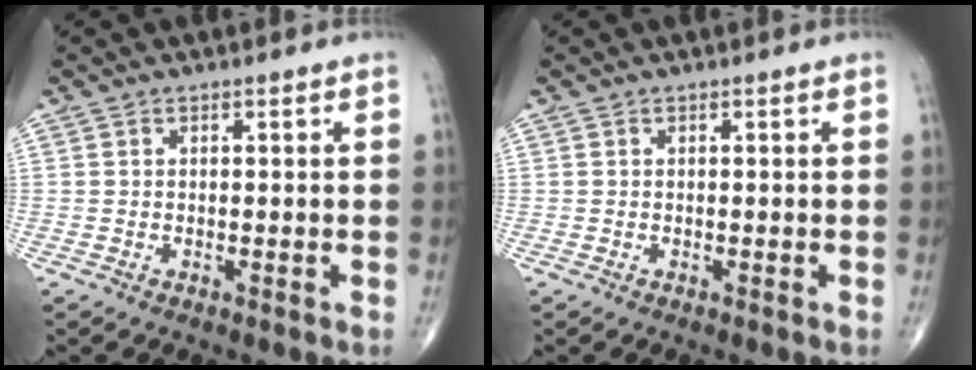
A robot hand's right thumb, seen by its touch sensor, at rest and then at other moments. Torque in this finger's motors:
{"motor_torque": [-0.22, 0.22, 0.00, 0.00, 0.00]}